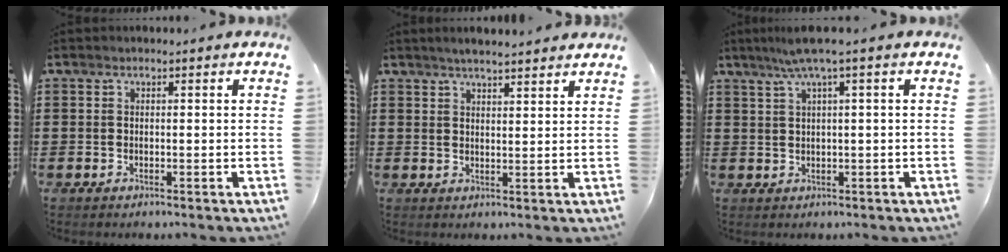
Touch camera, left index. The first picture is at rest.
{"total": 2.7, "force": [2.6, -0.2, 0.8], "torque": [-0.020, -0.001, 0.048]}
{"total": 3.8, "force": [1.7, -0.4, 3.4], "torque": [-0.066, -0.001, 0.028]}